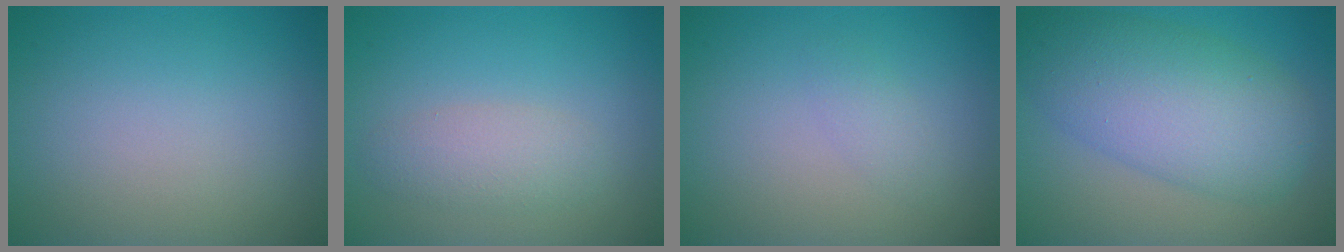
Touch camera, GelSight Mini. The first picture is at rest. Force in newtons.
{"total": 2.5, "press": 2.5, "slide": 0.2}
{"total": 1.1, "press": 1.1, "slide": 0.0}
{"total": 8.4, "press": 8.4, "slide": 0.1}